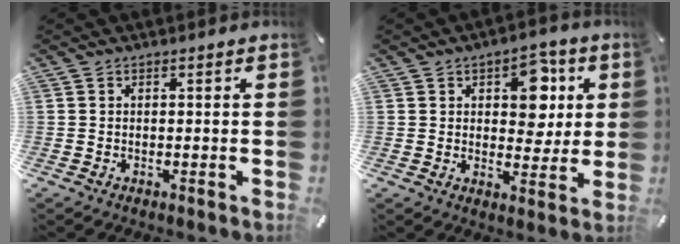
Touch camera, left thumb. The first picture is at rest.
{"total": 9.5, "force": [3.2, 6.4, 6.2], "torque": [-0.072, -0.004, 0.049]}